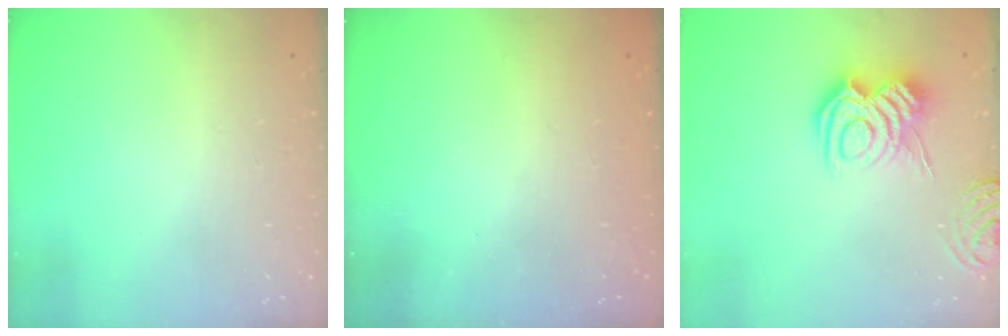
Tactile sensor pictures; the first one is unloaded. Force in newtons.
{"total": 2.6, "press": 2.4, "slide": 0.8}
{"total": 9.6, "press": 9.6, "slide": 0.4}